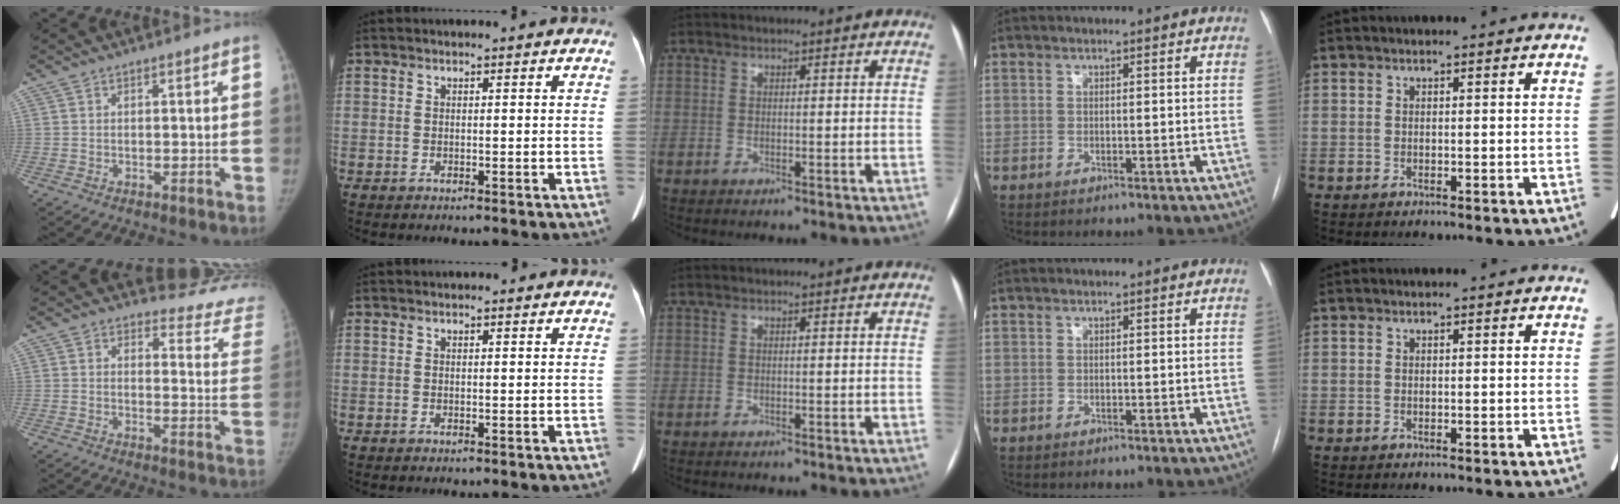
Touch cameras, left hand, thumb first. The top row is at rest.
{"thumb": {"total": 16.9, "force": [16.1, 5.0, 0.5], "torque": [0.058, -0.143, 0.142]}, "index": {"total": 1.6, "force": [1.4, 0.3, 0.7], "torque": [-0.008, 0.023, 0.021]}}